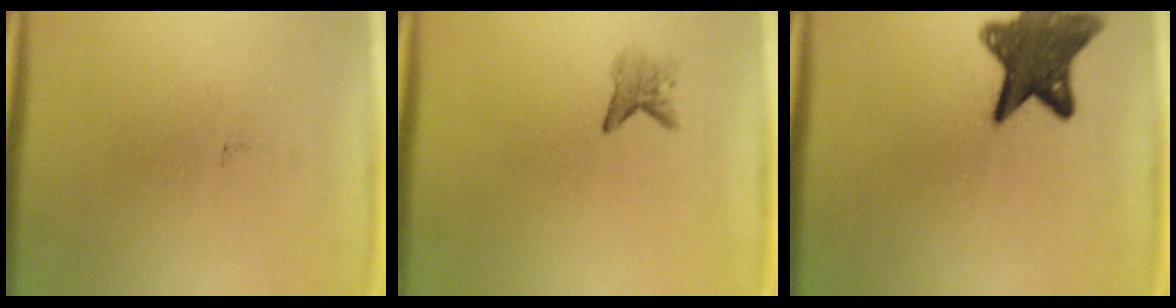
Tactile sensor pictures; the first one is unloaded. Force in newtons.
{"total": 1.8}
{"total": 11.5}